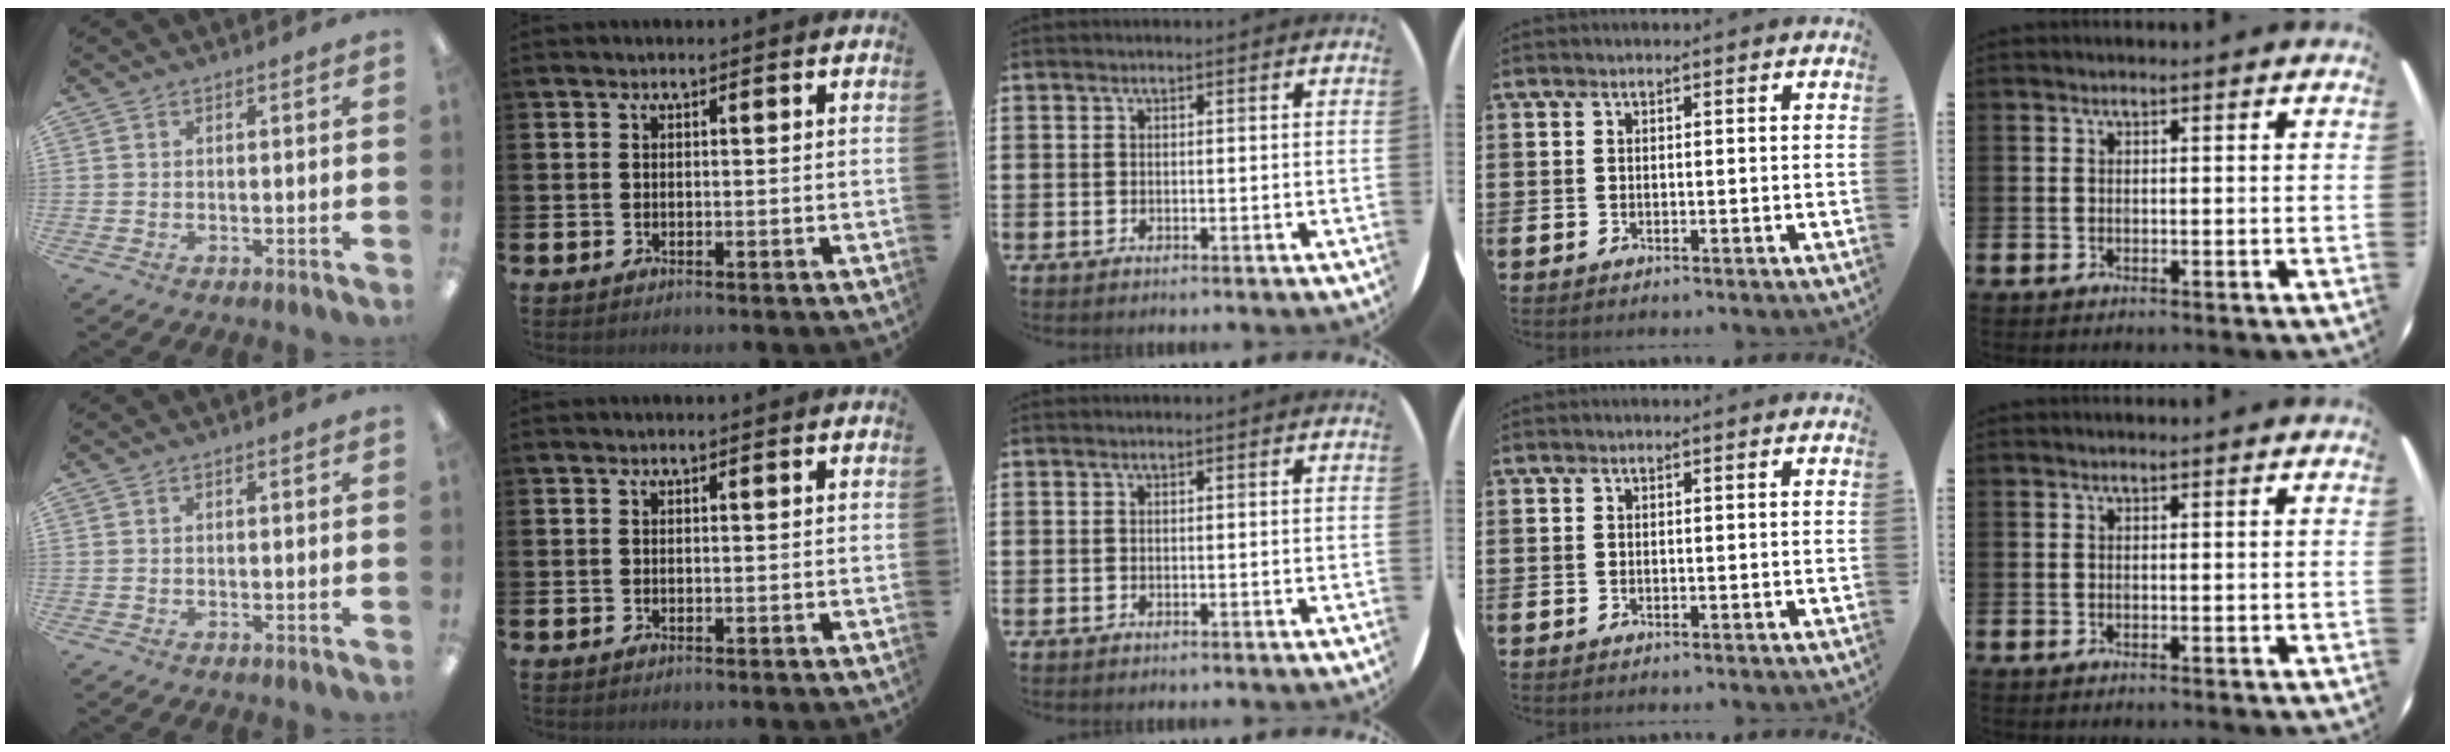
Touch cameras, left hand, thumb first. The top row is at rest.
{}